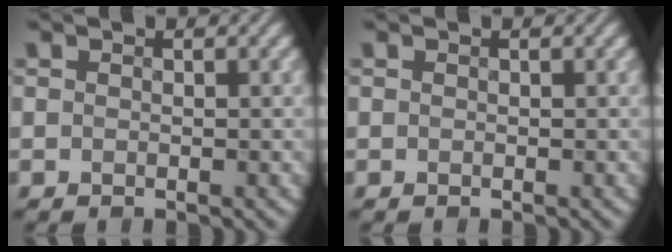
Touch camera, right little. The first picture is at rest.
{"total": 0.0}